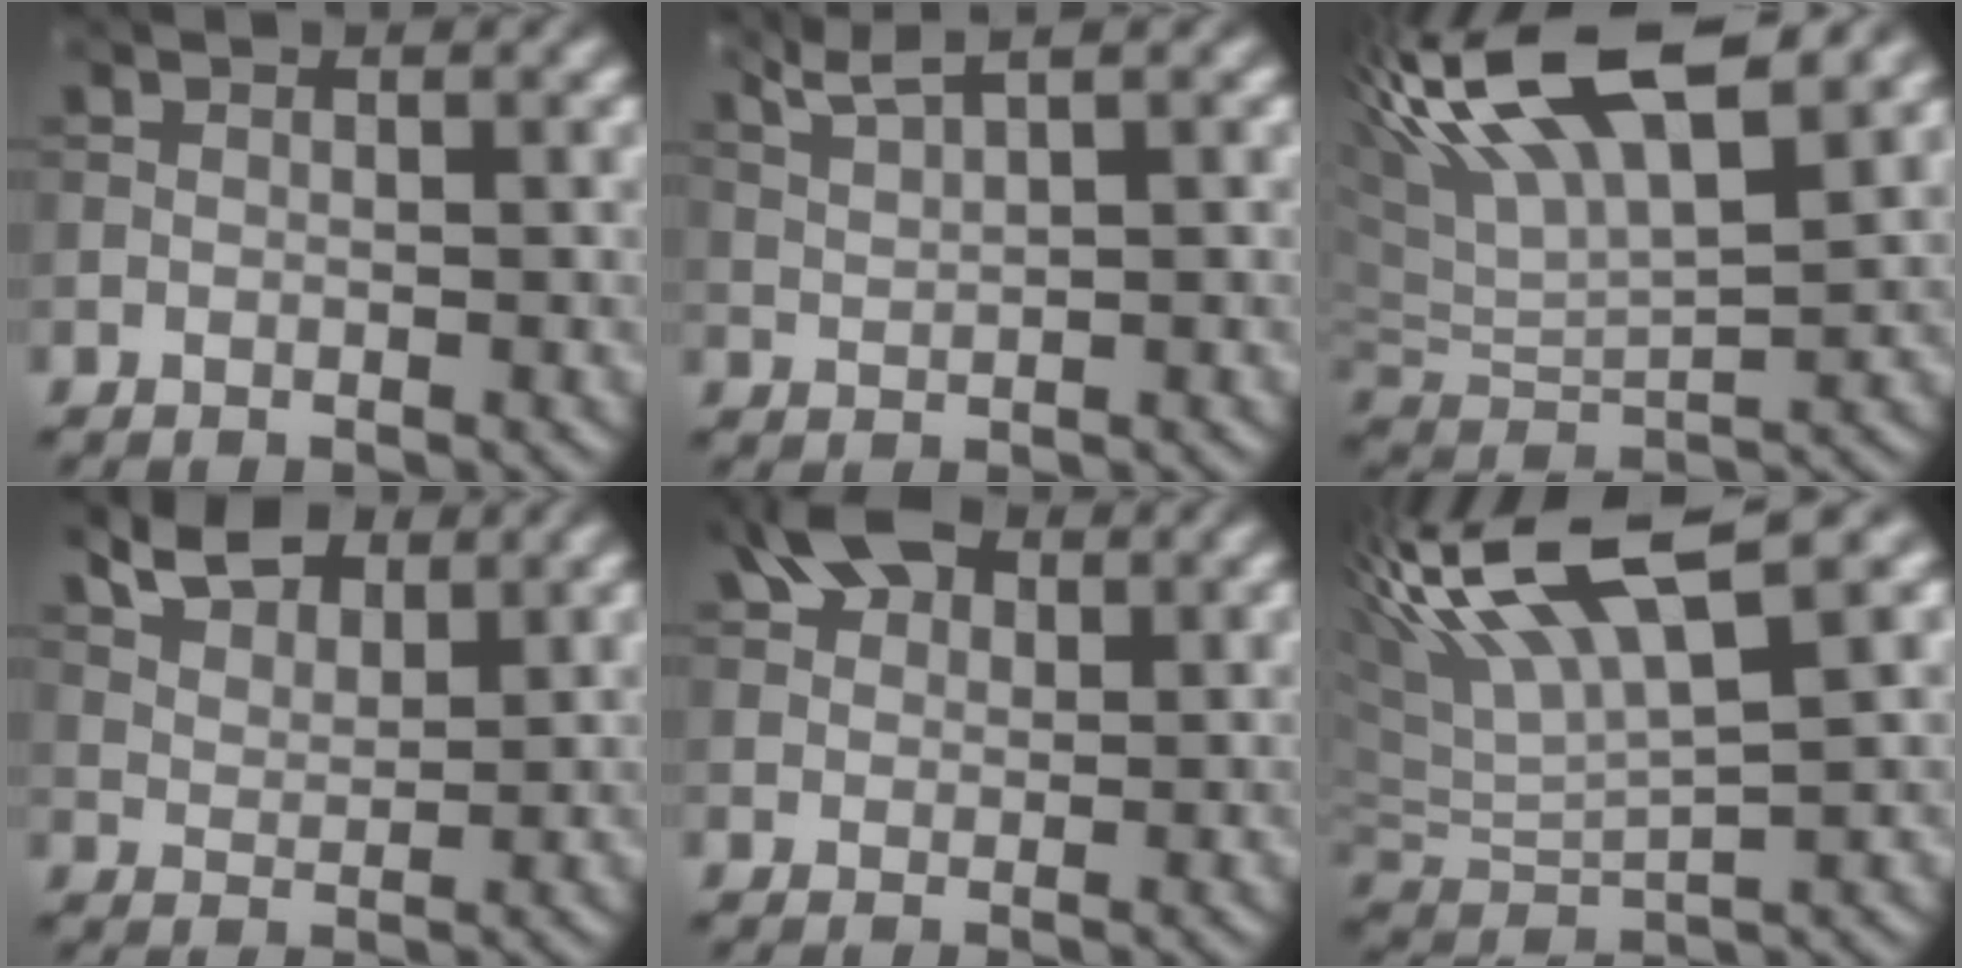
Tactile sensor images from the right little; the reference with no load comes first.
{"total": 3.4, "force": [2.5, 0.5, 2.2], "torque": [-0.045, 0.011, 0.051]}
{"total": 11.8, "force": [6.0, 3.6, 9.5], "torque": [-0.189, 0.023, 0.102]}
{"total": 5.6, "force": [3.9, 2.8, 2.9], "torque": [-0.061, 0.005, 0.069]}
{"total": 5.5, "force": [2.9, 3.3, 3.2], "torque": [-0.065, 0.016, 0.045]}
{"total": 10.2, "force": [5.3, 2.2, 8.4], "torque": [-0.164, 0.030, 0.097]}